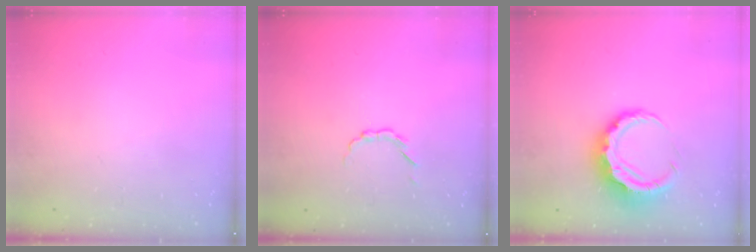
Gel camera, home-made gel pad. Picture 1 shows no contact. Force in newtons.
{"total": 2.1, "press": 1.9, "slide": 0.7}
{"total": 9.3, "press": 9.2, "slide": 1.6}